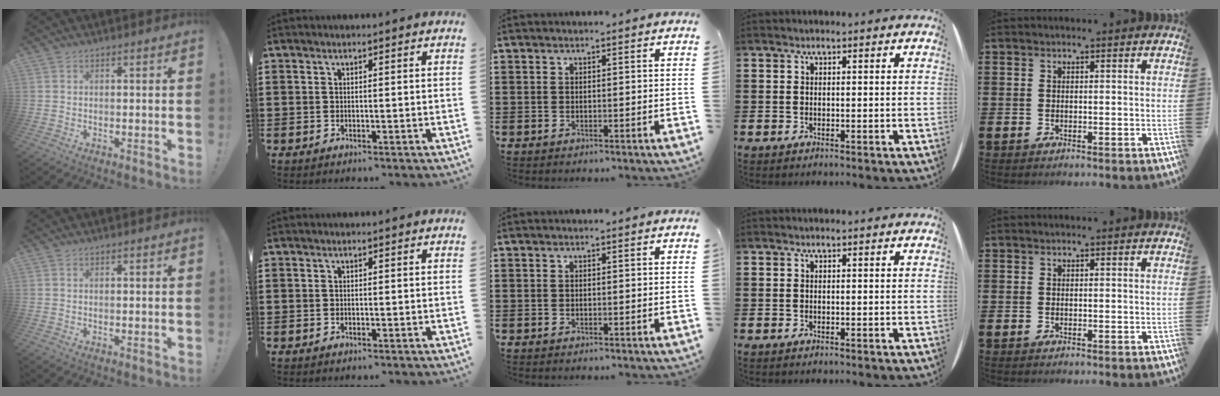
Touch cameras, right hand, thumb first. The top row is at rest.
{}